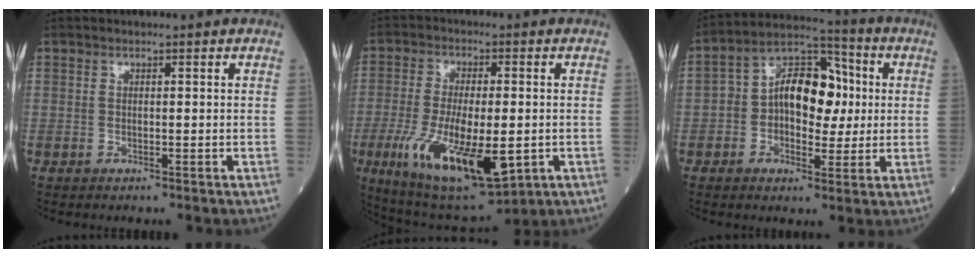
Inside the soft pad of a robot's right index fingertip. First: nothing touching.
{"total": 17.3, "force": [-5.0, 5.4, 15.6], "torque": [-0.292, -0.030, -0.068]}
{"total": 12.2, "force": [0.7, 6.9, 10.0], "torque": [-0.168, 0.038, 0.007]}